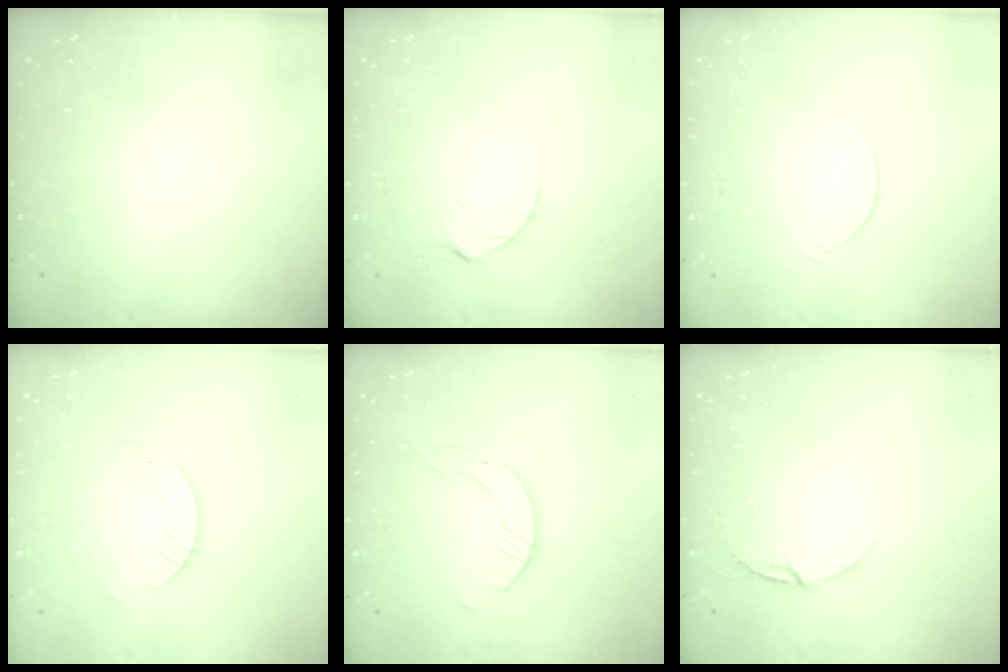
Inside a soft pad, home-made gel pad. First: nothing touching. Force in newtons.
{"total": 5.0, "press": 4.9, "slide": 0.7}
{"total": 4.9, "press": 4.9, "slide": 0.4}
{"total": 3.5, "press": 3.5, "slide": 0.4}
{"total": 2.4, "press": 2.4, "slide": 0.3}
{"total": 5.7, "press": 5.7, "slide": 0.6}